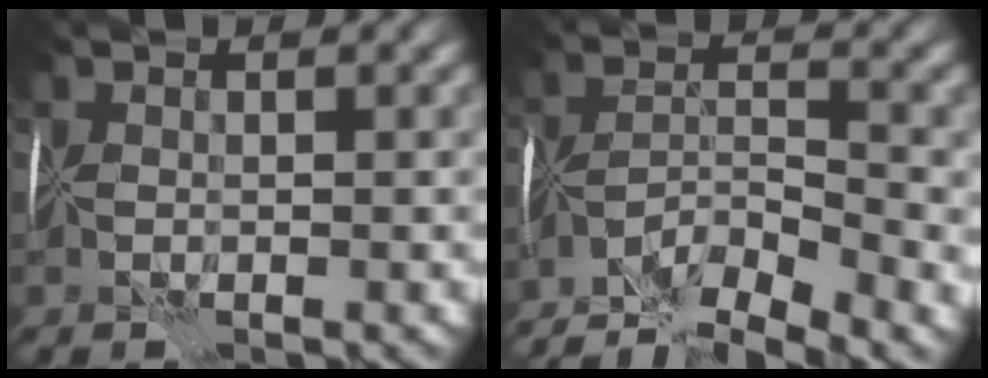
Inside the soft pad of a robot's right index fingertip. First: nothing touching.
{"total": 7.2, "force": [-6.3, 0.3, 3.3], "torque": [-0.037, -0.007, -0.120]}